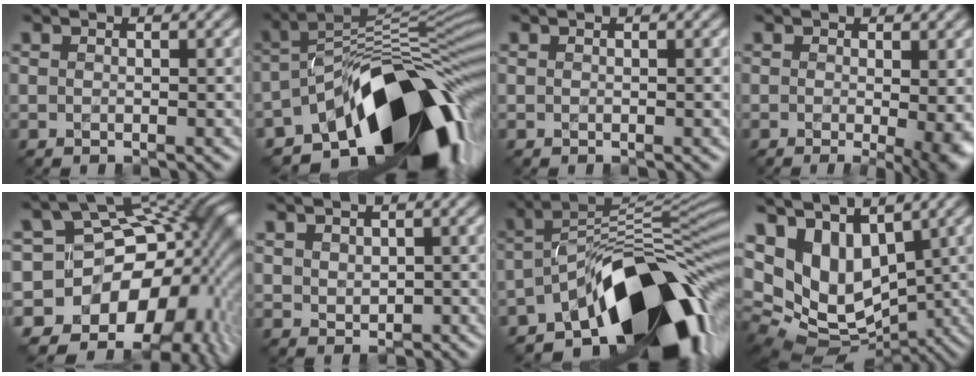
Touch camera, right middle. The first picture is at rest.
{"total": 17.6, "force": [-7.9, 8.0, 13.5], "torque": [-0.198, 0.002, -0.134]}
{"total": 0.0}
{"total": 6.8, "force": [-0.7, 2.5, 6.3], "torque": [-0.055, -0.010, -0.005]}
{"total": 14.1, "force": [-4.7, 10.7, 7.9], "torque": [-0.108, -0.021, -0.072]}
{"total": 1.3, "force": [0.9, 0.9, 0.2], "torque": [-0.008, -0.001, 0.025]}
{"total": 16.0, "force": [-8.2, 7.0, 11.8], "torque": [-0.172, 0.014, -0.140]}
{"total": 11.5, "force": [3.9, 7.9, 7.3], "torque": [-0.163, 0.013, 0.099]}